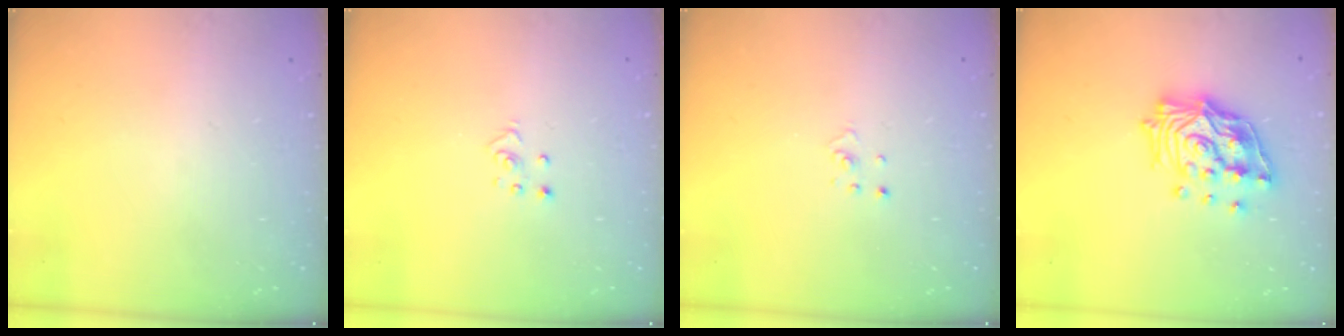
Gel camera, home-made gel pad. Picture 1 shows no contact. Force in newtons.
{"total": 2.8, "press": 2.8, "slide": 0.3}
{"total": 1.1, "press": 1.1, "slide": 0.1}
{"total": 17.0, "press": 16.9, "slide": 2.0}